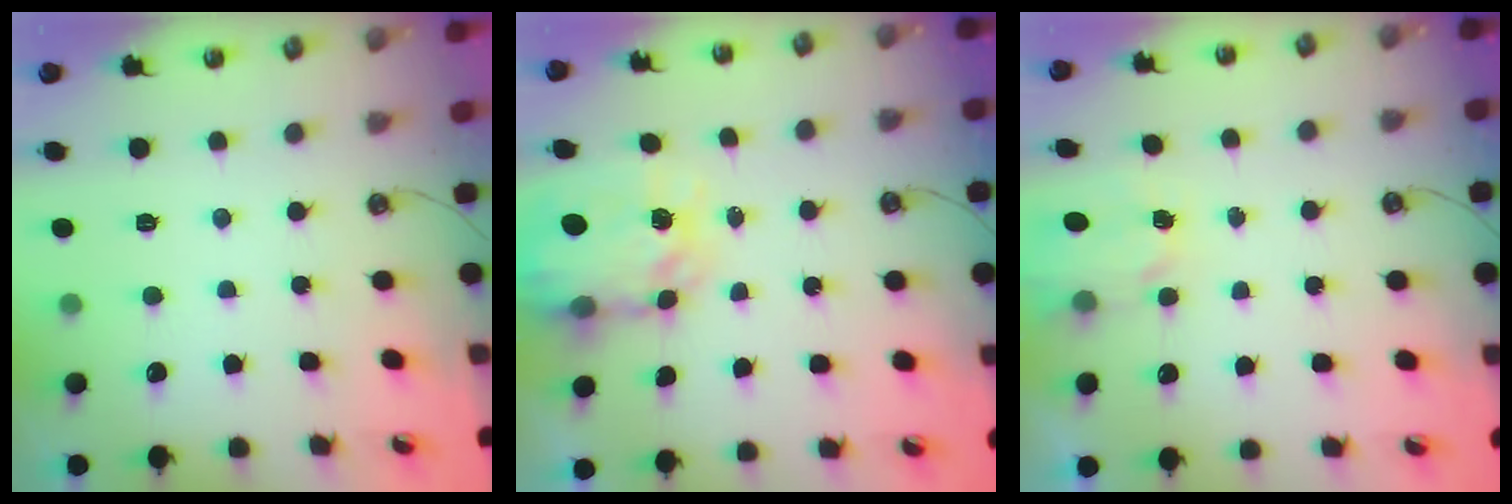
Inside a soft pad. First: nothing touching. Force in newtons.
{"total": 5.4, "press": 5.4, "slide": 0.6}
{"total": 2.6, "press": 2.6, "slide": 0.4}